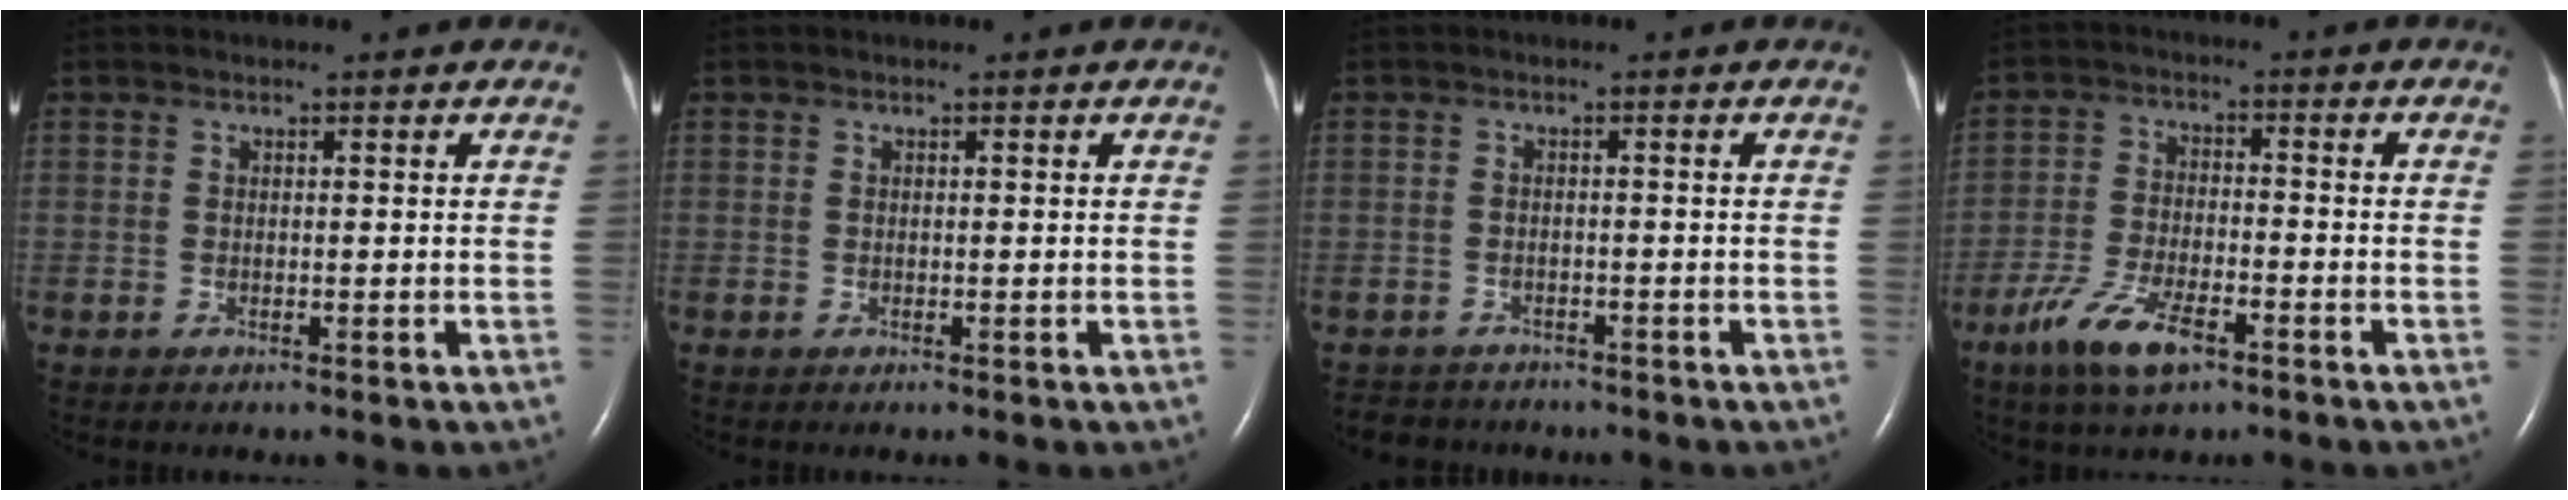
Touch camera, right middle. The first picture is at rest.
{"total": 0.0}
{"total": 4.9, "force": [-4.6, 1.9, 0.3], "torque": [-0.001, -0.002, -0.065]}
{"total": 8.7, "force": [-5.3, 2.6, 6.4], "torque": [-0.137, -0.012, -0.097]}